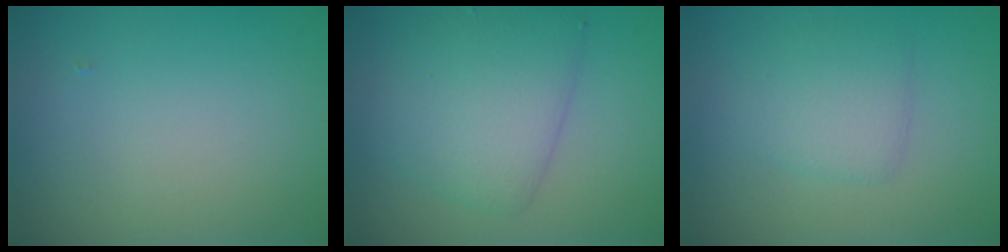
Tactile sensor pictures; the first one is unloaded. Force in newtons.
{"total": 5.1, "press": 5.1, "slide": 0.1}
{"total": 2.7, "press": 2.7, "slide": 0.1}